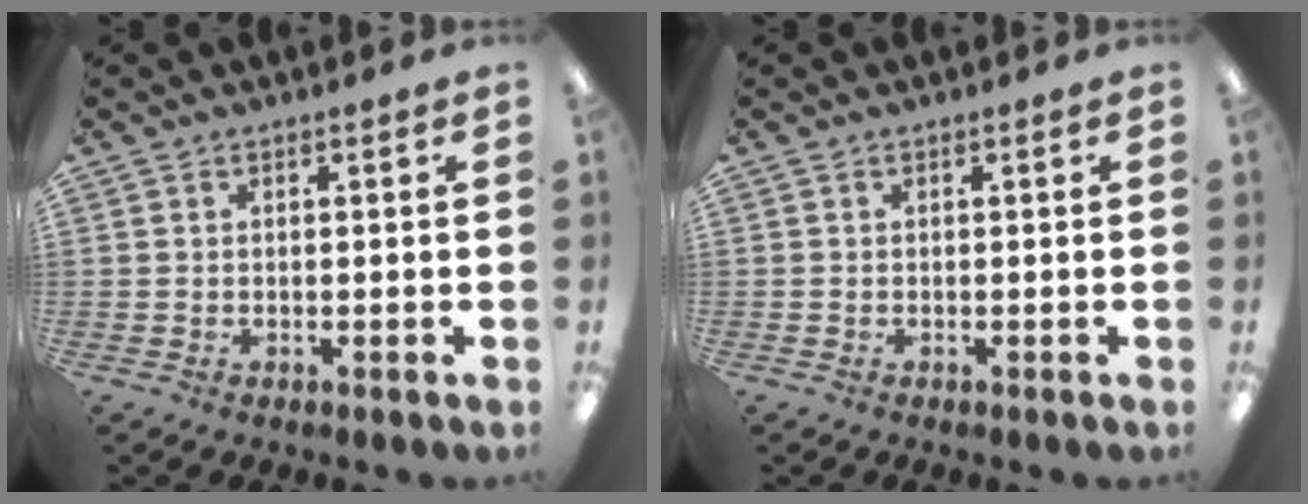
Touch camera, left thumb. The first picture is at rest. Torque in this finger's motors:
{"motor_torque": [-0.01, 0.00, 0.13, -0.12, 0.00]}